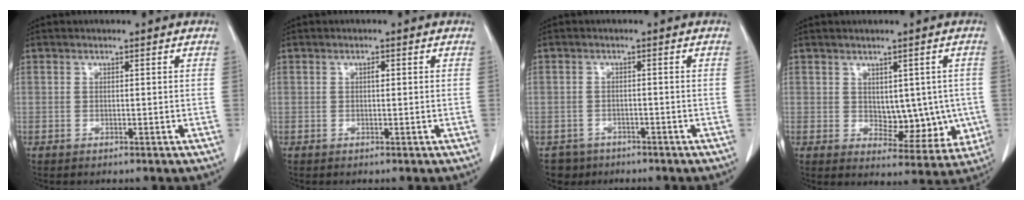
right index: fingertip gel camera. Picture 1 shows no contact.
{"total": 0.8, "force": [0.2, 0.3, 0.7], "torque": [-0.012, 0.002, 0.001]}
{"total": 3.4, "force": [-2.4, 2.3, -0.4], "torque": [0.006, 0.006, -0.041]}
{"total": 7.9, "force": [0.2, 4.9, 6.1], "torque": [-0.053, 0.004, 0.023]}